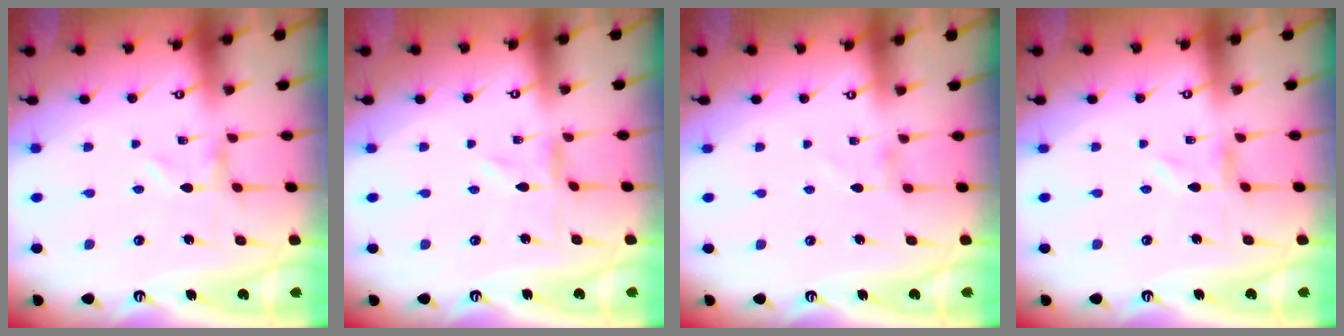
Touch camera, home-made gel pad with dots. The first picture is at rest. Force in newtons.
{"total": 0.0}
{"total": 0.0}
{"total": 0.0}